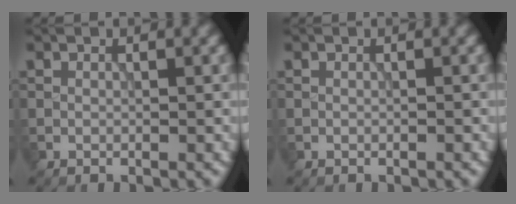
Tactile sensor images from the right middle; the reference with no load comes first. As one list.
[{"total": 0.0}]